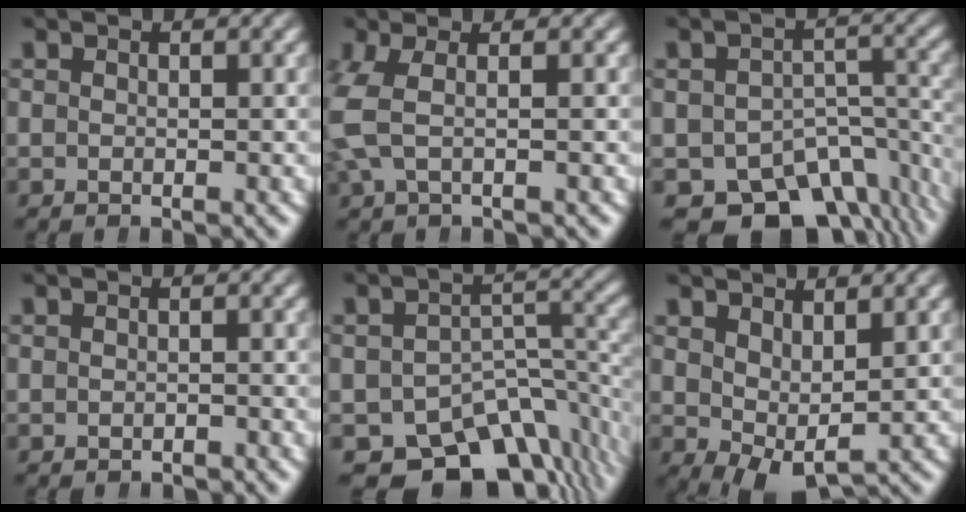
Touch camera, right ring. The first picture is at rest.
{"total": 3.3, "force": [0.3, 1.5, 2.9], "torque": [-0.068, 0.007, 0.006]}
{"total": 13.3, "force": [-8.7, 7.9, 6.3], "torque": [-0.083, -0.043, -0.118]}
{"total": 0.9, "force": [-0.9, -0.1, -0.1], "torque": [0.001, -0.007, -0.011]}
{"total": 14.2, "force": [-8.8, 8.1, 7.7], "torque": [-0.108, -0.043, -0.117]}
{"total": 2.8, "force": [0.8, 1.3, 2.4], "torque": [-0.040, -0.024, 0.027]}